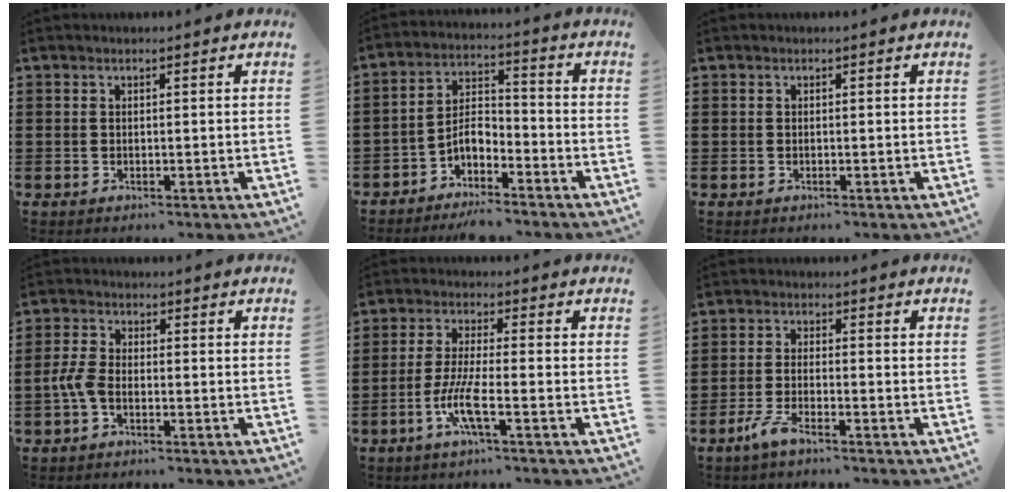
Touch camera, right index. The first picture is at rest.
{"total": 5.4, "force": [-3.7, 2.4, 3.1], "torque": [-0.069, 0.011, -0.077]}
{"total": 0.0}
{"total": 3.6, "force": [-1.3, 2.0, 2.7], "torque": [-0.078, -0.004, -0.033]}
{"total": 6.5, "force": [-2.9, 0.8, 5.7], "torque": [-0.128, -0.014, -0.061]}
{"total": 3.2, "force": [-2.4, 0.1, 2.2], "torque": [-0.057, -0.009, -0.049]}